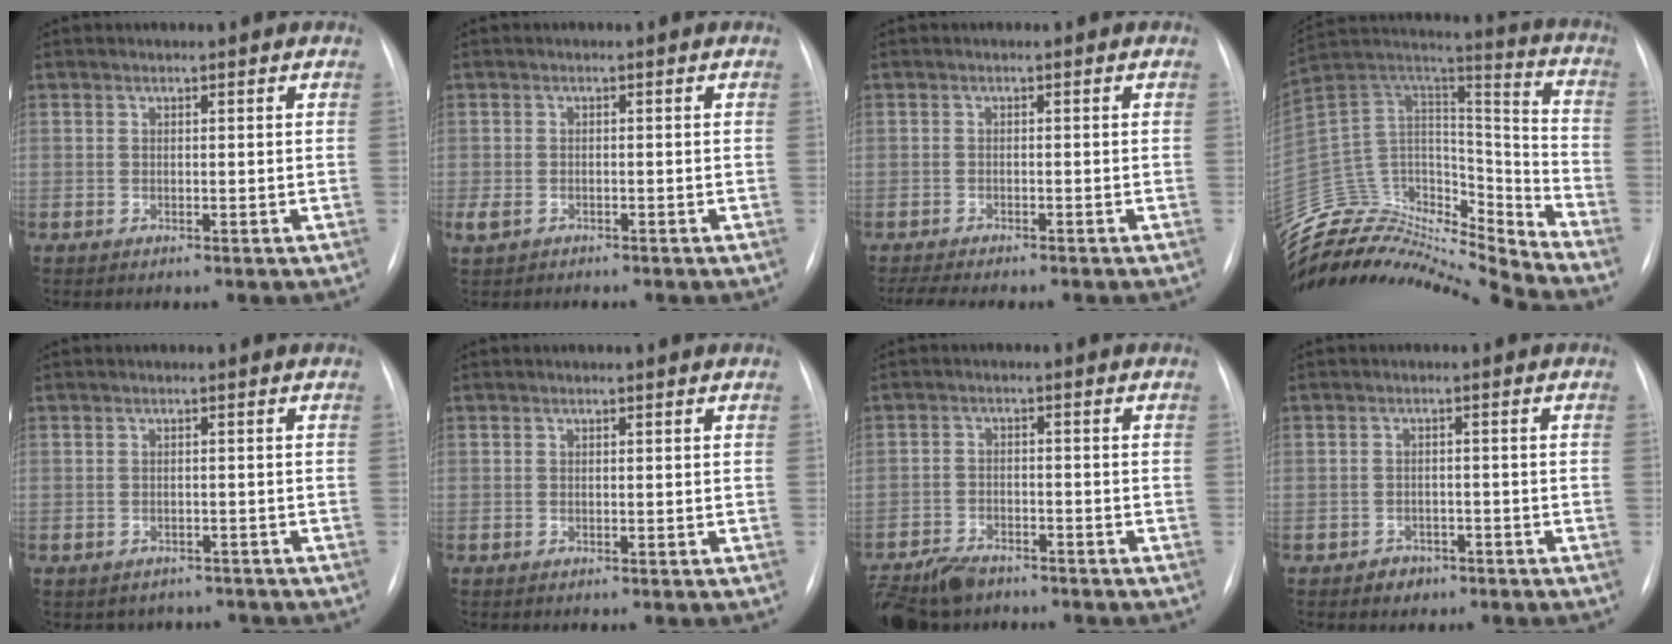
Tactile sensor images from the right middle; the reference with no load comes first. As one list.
[{"total": 2.5, "force": [-1.4, 1.5, 1.3], "torque": [-0.034, -0.004, -0.020]}, {"total": 6.6, "force": [-5.6, 1.0, 3.2], "torque": [-0.046, -0.003, -0.079]}, {"total": 23.5, "force": [-22.8, 3.6, 4.5], "torque": [-0.088, 0.078, -0.377]}, {"total": 4.1, "force": [-3.5, 2.0, -0.2], "torque": [0.005, 0.012, -0.041]}, {"total": 0.0}, {"total": 8.6, "force": [-7.1, 3.6, 3.3], "torque": [-0.061, -0.014, -0.119]}, {"total": 2.5, "force": [-1.6, 1.8, 0.4], "torque": [-0.004, 0.008, -0.018]}]